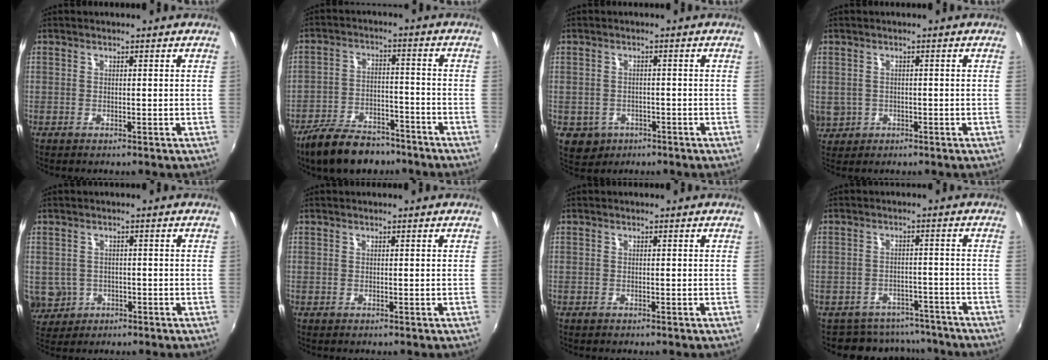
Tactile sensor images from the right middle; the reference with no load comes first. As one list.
[{"total": 13.4, "force": [-10.5, 5.8, 5.9], "torque": [-0.133, 0.000, -0.166]}, {"total": 5.2, "force": [-2.2, 4.5, 1.7], "torque": [-0.044, -0.003, -0.023]}, {"total": 6.6, "force": [-1.1, 6.0, 2.4], "torque": [-0.073, -0.001, -0.006]}, {"total": 6.0, "force": [-1.3, 5.5, 2.0], "torque": [-0.053, -0.002, -0.008]}, {"total": 0.0}, {"total": 0.5, "force": [-0.4, 0.3, 0.0], "torque": [-0.001, -0.002, -0.009]}, {"total": 10.6, "force": [-9.2, 4.9, 1.8], "torque": [-0.044, 0.016, -0.116]}]